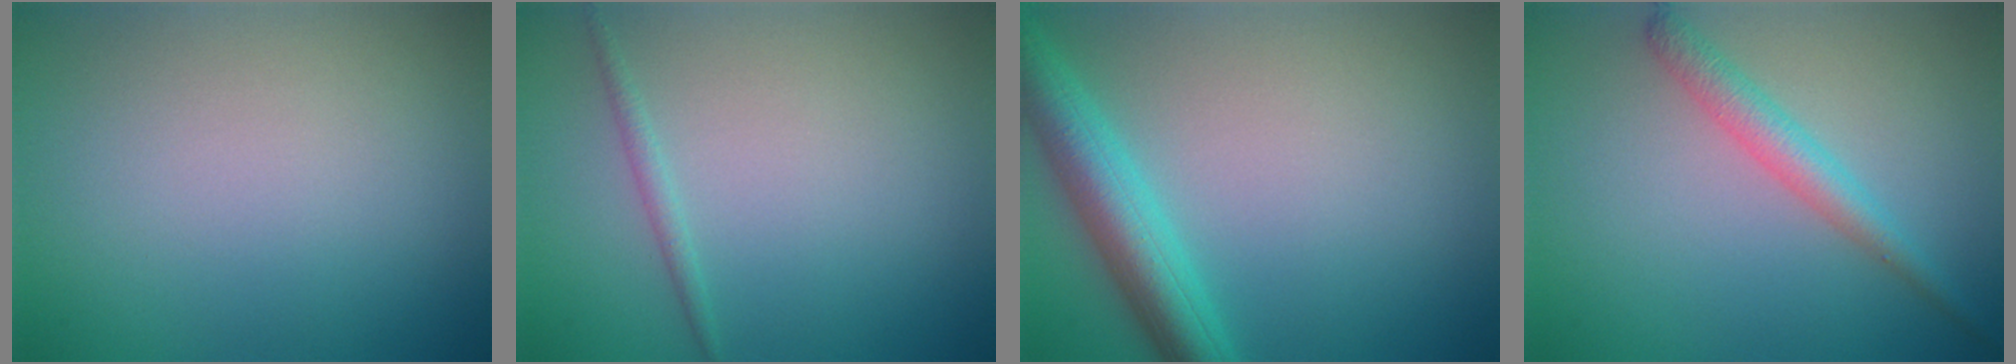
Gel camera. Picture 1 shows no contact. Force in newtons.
{"total": 0.9, "press": 0.9, "slide": 0.0}
{"total": 5.2, "press": 5.2, "slide": 0.3}
{"total": 2.7, "press": 2.7, "slide": 0.1}